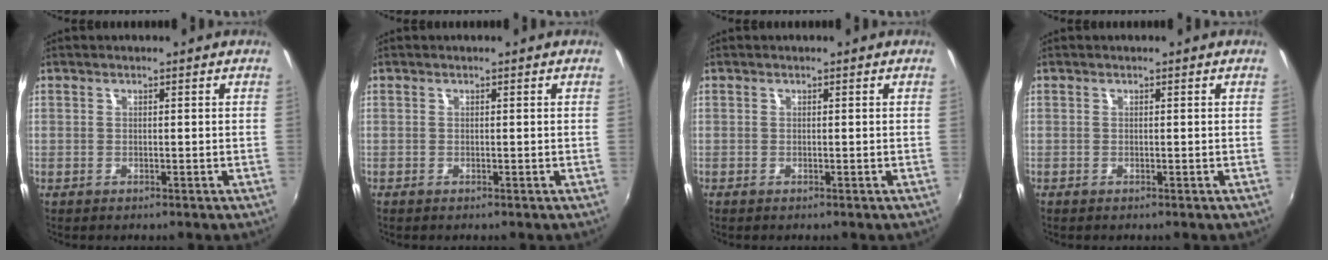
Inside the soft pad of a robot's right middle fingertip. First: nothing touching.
{"total": 0.0}
{"total": 0.0}
{"total": 0.0}